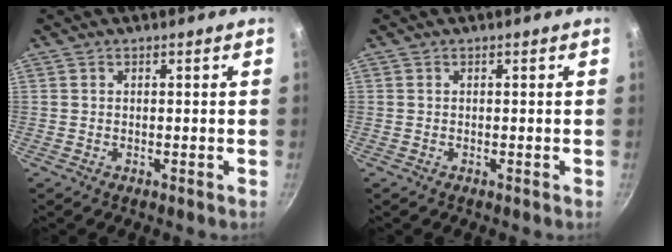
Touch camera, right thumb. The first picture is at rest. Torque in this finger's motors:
{"motor_torque": [-0.64, -0.54, -0.24, 0.57, -0.04]}